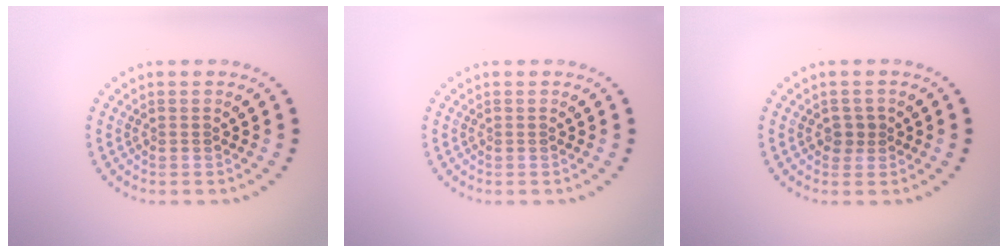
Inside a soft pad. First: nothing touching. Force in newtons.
{"total": 0.0}
{"total": 1.4, "press": 1.2, "slide": 0.6}